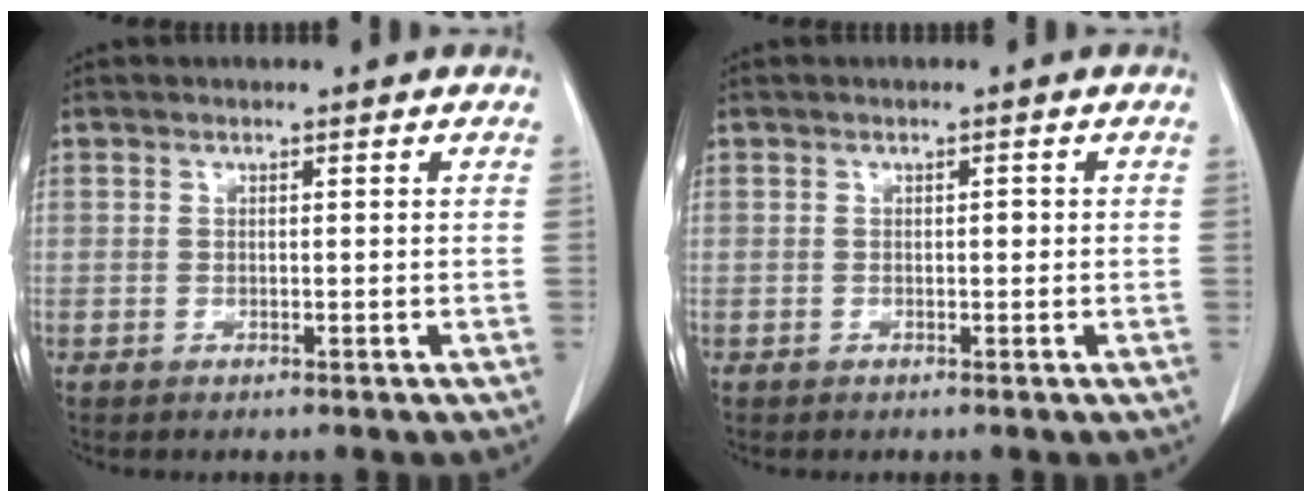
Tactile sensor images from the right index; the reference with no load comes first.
{"total": 0.6, "force": [0.0, 0.4, 0.5], "torque": [-0.001, 0.004, -0.001]}